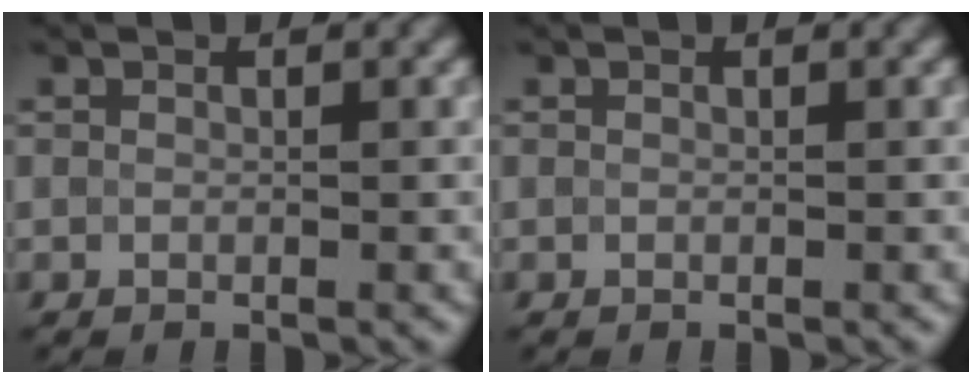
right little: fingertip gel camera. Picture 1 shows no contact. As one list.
[{"total": 0.0}]